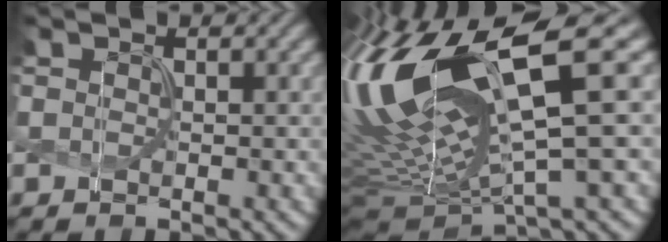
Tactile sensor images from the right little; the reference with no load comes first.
{"total": 17.5, "force": [3.3, 4.9, 16.5], "torque": [-0.347, 0.006, 0.081]}